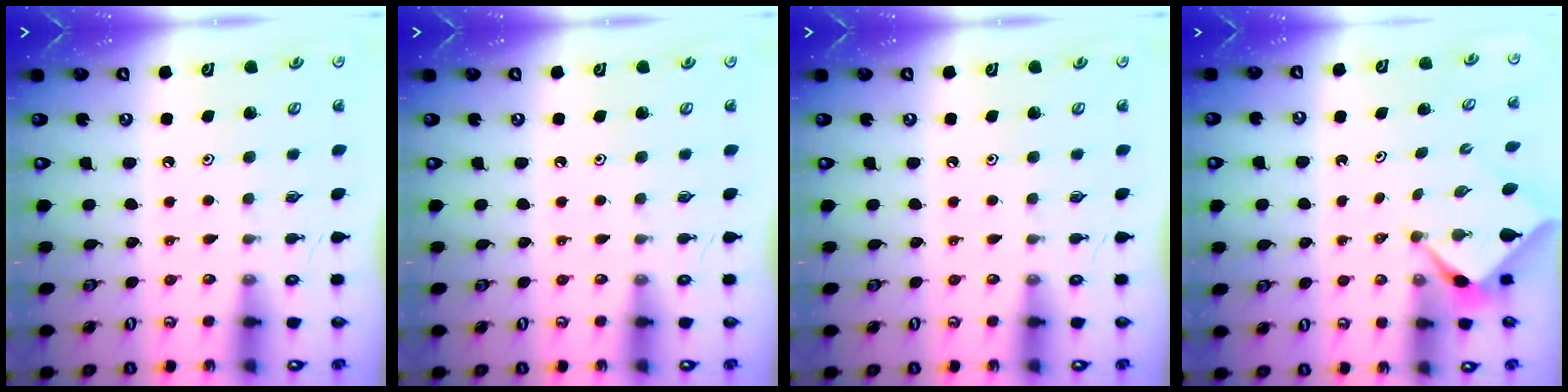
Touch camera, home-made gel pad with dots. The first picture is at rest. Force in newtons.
{"total": 0.0}
{"total": 0.0}
{"total": 2.3, "press": 2.3, "slide": 0.3}